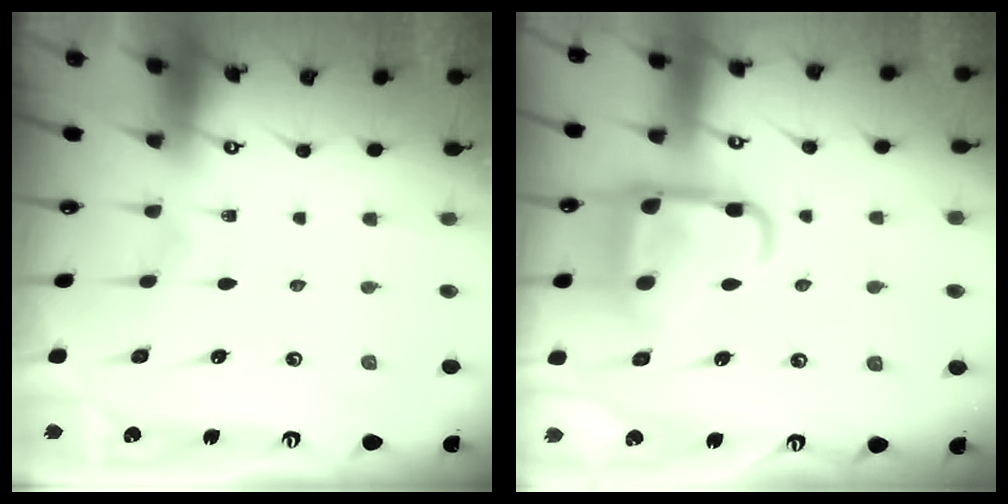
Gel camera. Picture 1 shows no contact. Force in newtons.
{"total": 15.5, "press": 15.4, "slide": 1.7}